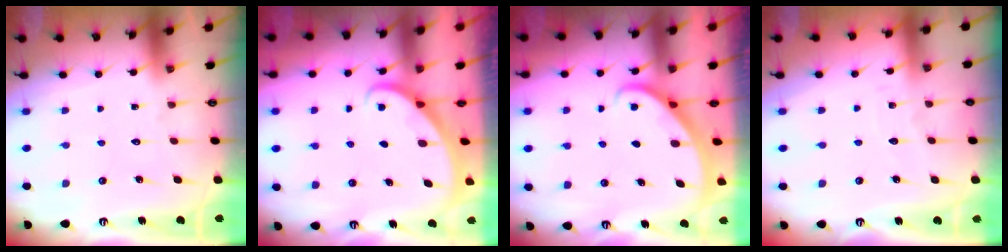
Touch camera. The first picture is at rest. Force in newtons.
{"total": 2.1, "press": 2.1, "slide": 0.1}
{"total": 2.1, "press": 2.1, "slide": 0.2}
{"total": 2.8, "press": 2.8, "slide": 0.4}